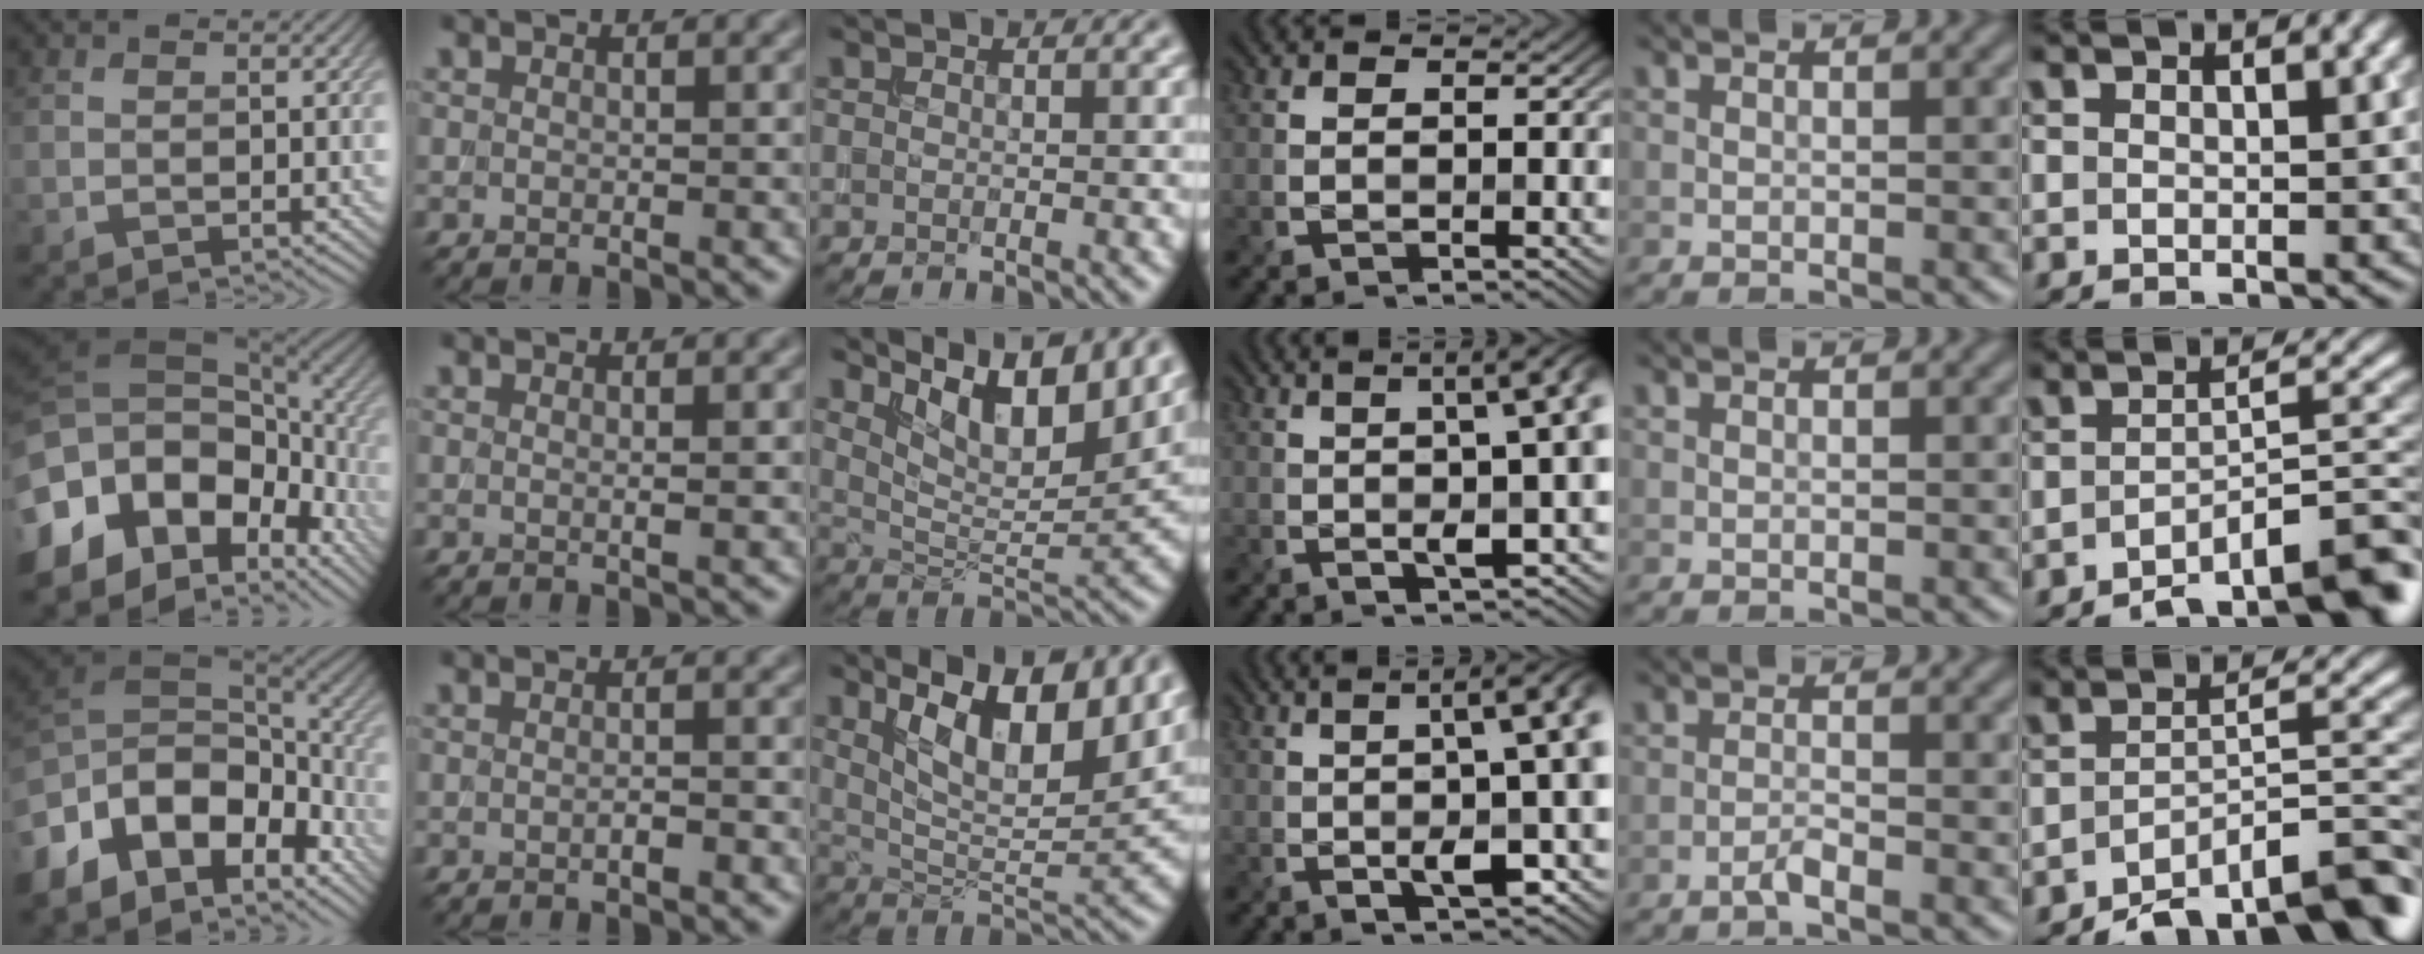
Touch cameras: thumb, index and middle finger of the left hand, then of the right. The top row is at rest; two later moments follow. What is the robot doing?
{"motion": "extract", "object": "backpack"}